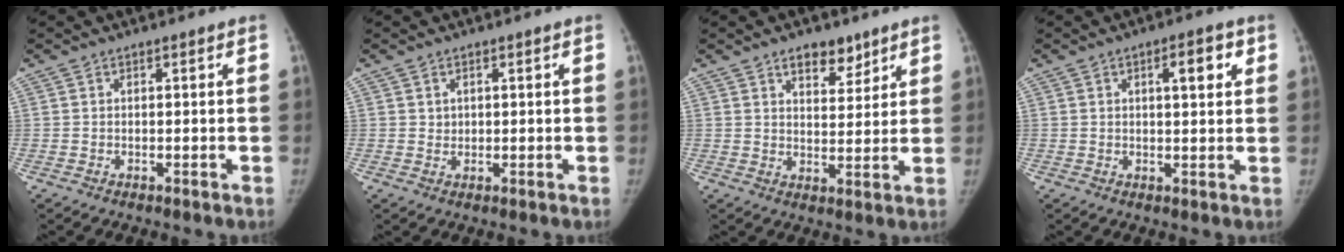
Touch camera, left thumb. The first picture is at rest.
{"total": 1.1, "force": [0.5, 1.0, 0.2], "torque": [0.008, -0.002, 0.007]}
{"total": 6.7, "force": [4.6, 3.6, 3.4], "torque": [-0.017, -0.028, 0.072]}
{"total": 5.4, "force": [2.0, 2.0, 4.6], "torque": [-0.053, -0.004, 0.026]}